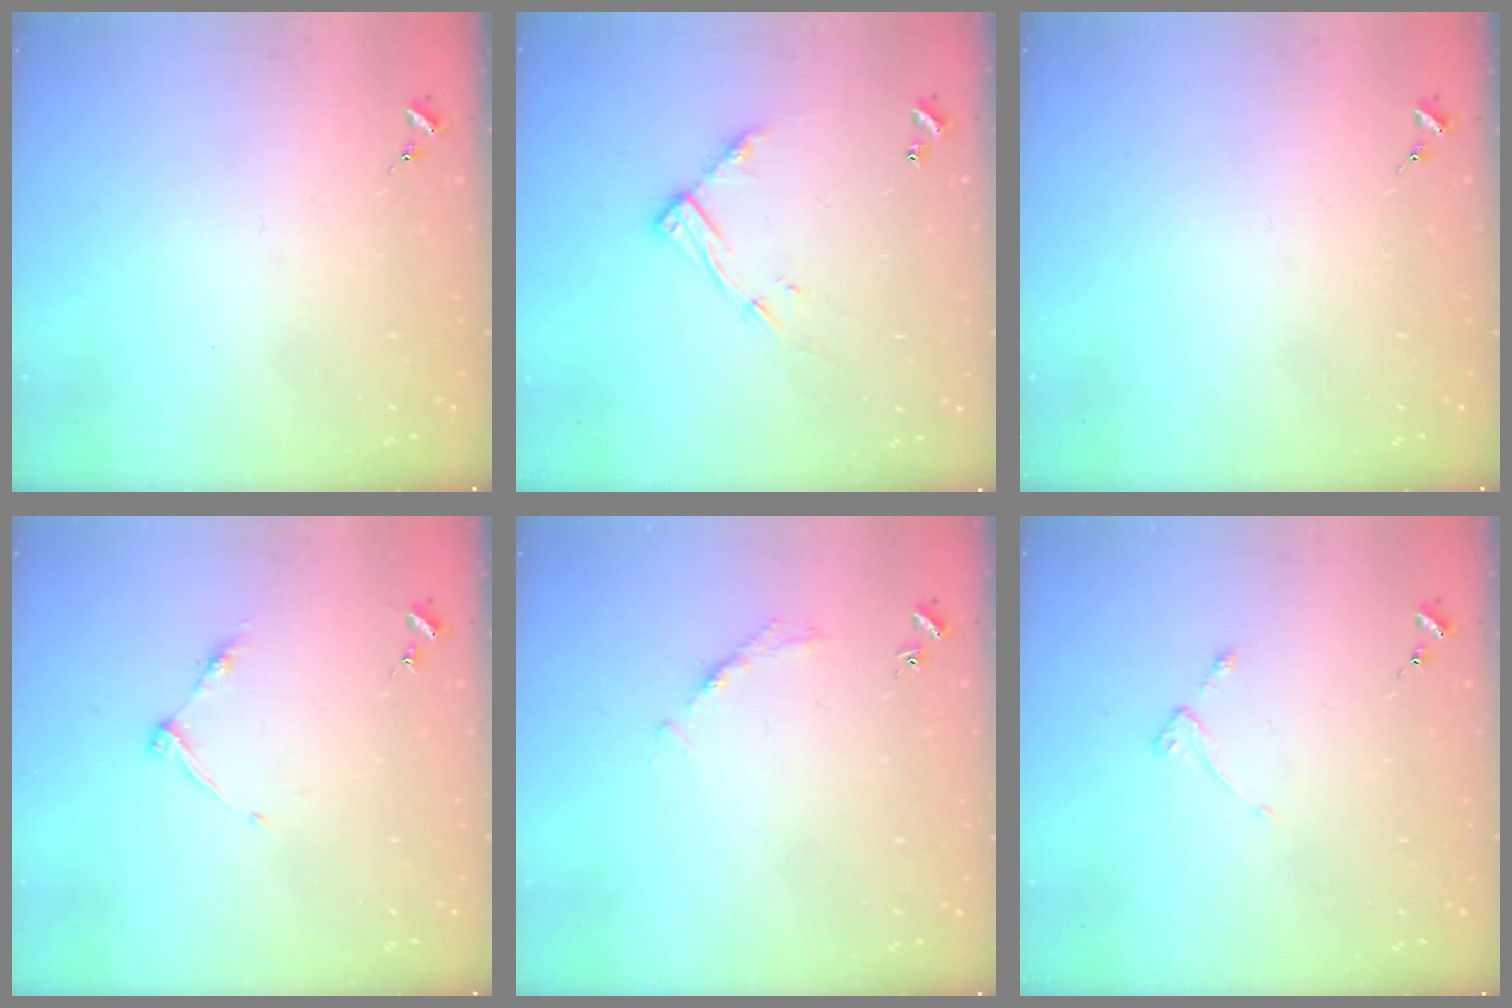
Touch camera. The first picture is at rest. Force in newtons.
{"total": 12.2, "press": 12.1, "slide": 0.9}
{"total": 0.0}
{"total": 6.0, "press": 6.0, "slide": 0.7}
{"total": 2.7, "press": 2.7, "slide": 0.4}
{"total": 2.6, "press": 2.6, "slide": 0.5}